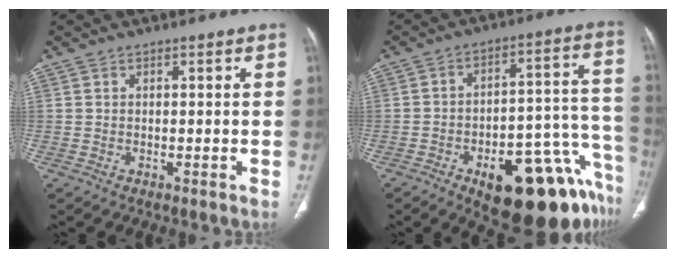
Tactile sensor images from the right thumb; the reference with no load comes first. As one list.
[{"total": 23.5, "force": [-13.0, 9.6, 17.1], "torque": [-0.131, 0.098, -0.174]}]